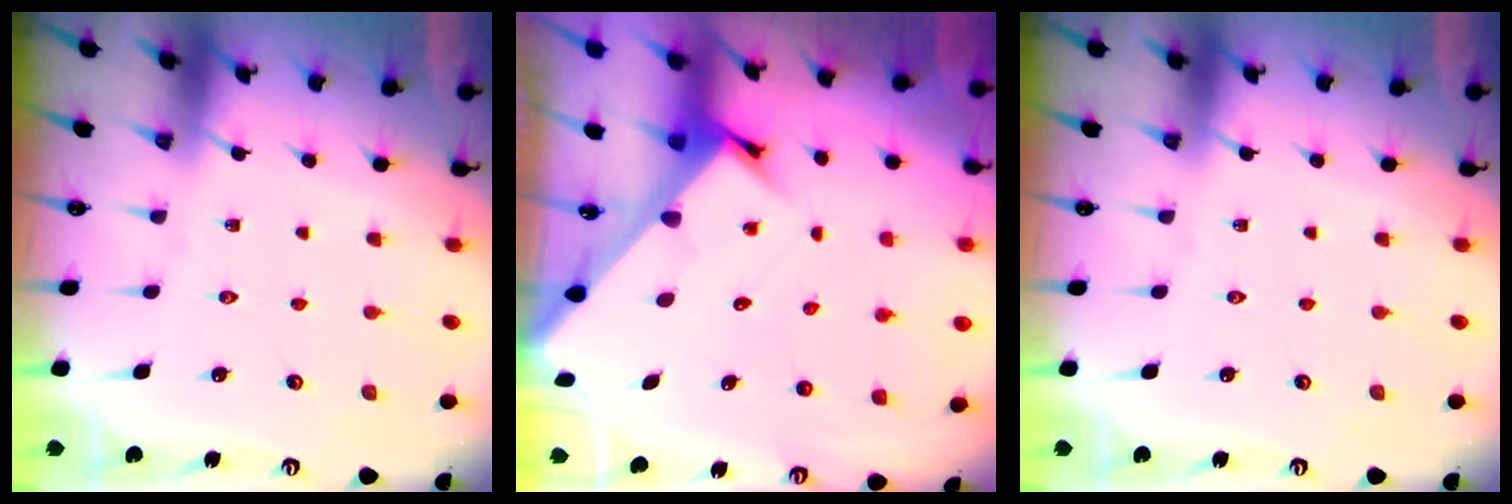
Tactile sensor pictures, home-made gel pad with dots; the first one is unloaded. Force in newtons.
{"total": 3.0, "press": 3.0, "slide": 0.1}
{"total": 0.0}